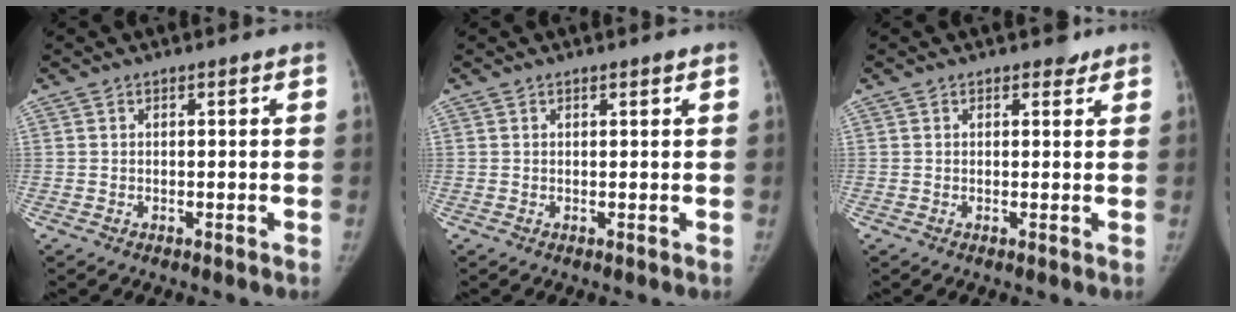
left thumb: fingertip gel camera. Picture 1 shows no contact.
{"total": 0.5, "force": [0.4, 0.1, 0.3], "torque": [-0.006, -0.003, 0.006]}
{"total": 1.6, "force": [1.2, 1.0, 0.3], "torque": [0.010, -0.006, 0.009]}